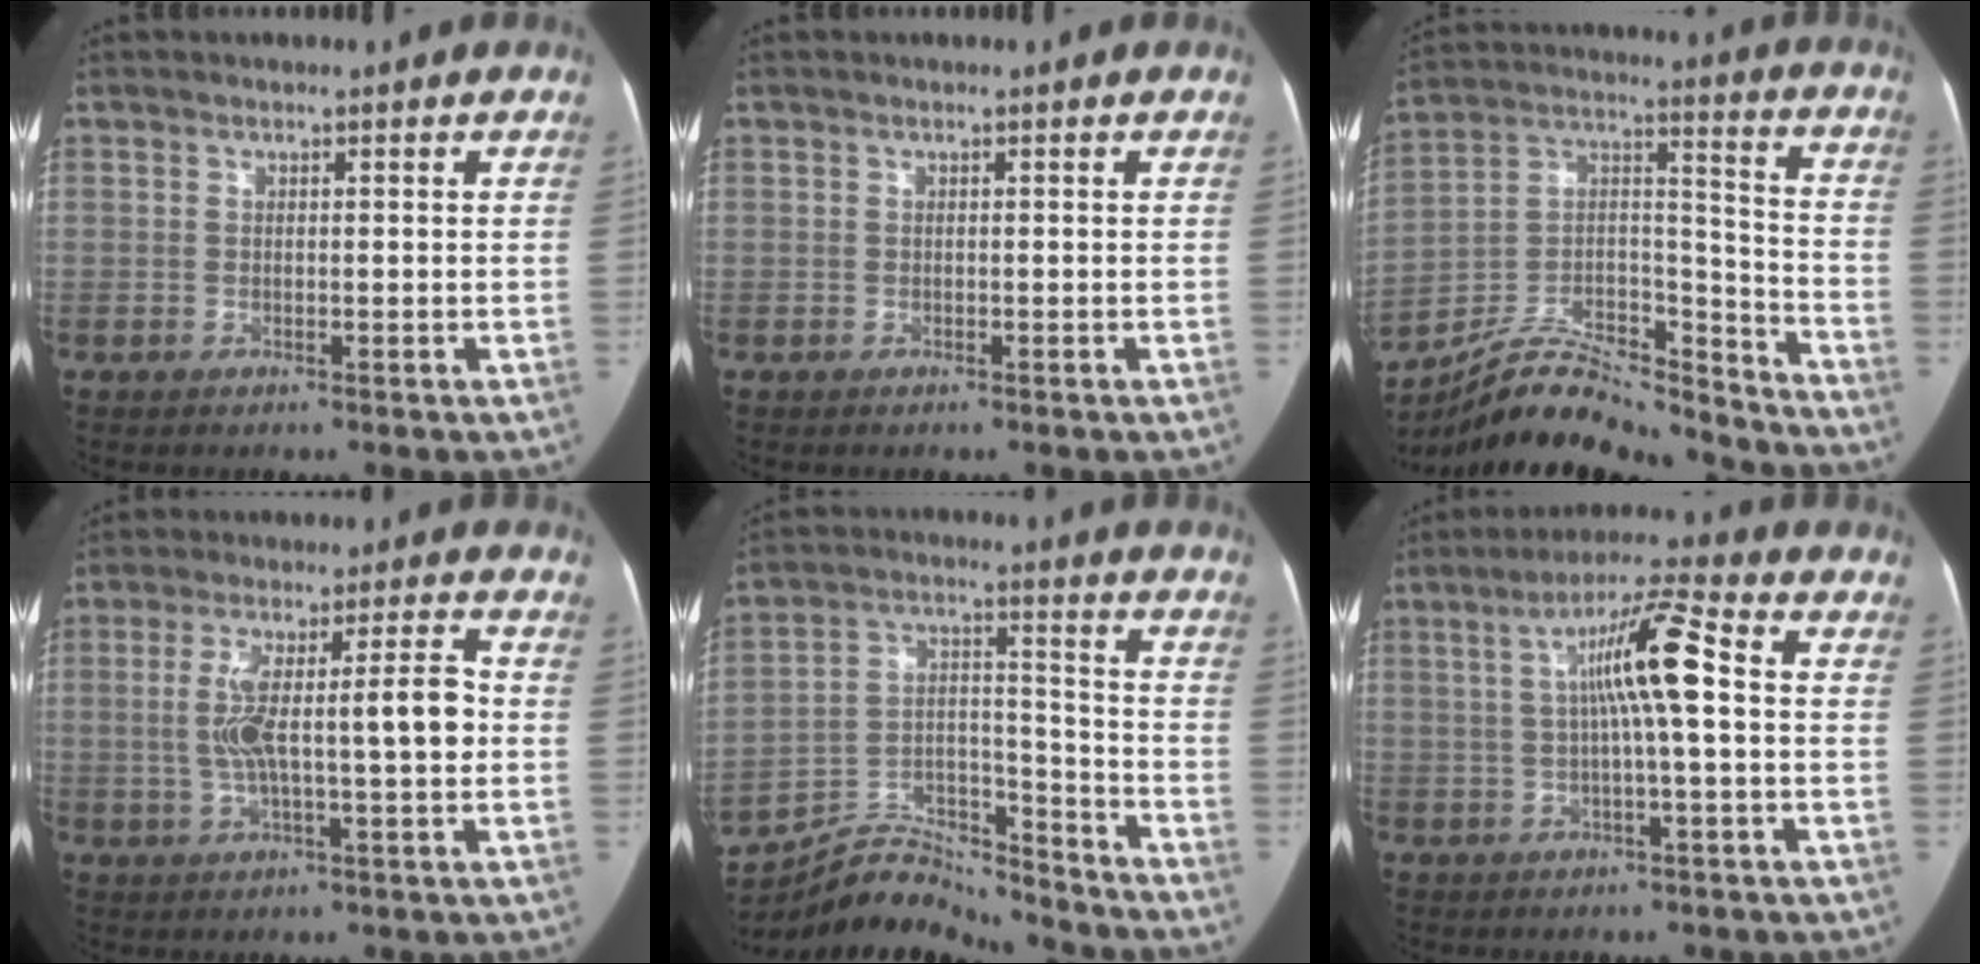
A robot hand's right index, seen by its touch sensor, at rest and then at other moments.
{"total": 0.0}
{"total": 22.0, "force": [-20.4, 5.2, 6.5], "torque": [-0.133, 0.046, -0.326]}
{"total": 10.8, "force": [-0.1, 1.7, 10.7], "torque": [-0.189, 0.027, 0.002]}
{"total": 14.2, "force": [-13.9, 2.6, 0.8], "torque": [-0.012, 0.054, -0.233]}
{"total": 9.4, "force": [0.7, 0.5, 9.4], "torque": [-0.169, 0.023, 0.008]}